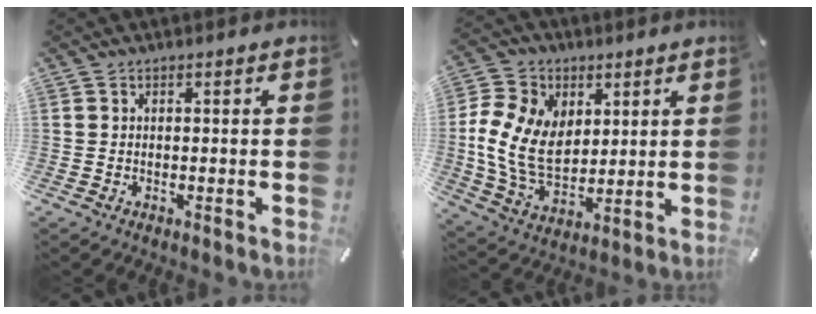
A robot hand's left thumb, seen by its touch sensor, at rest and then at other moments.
{"total": 14.2, "force": [2.4, 10.8, 8.9], "torque": [-0.199, -0.003, 0.047]}